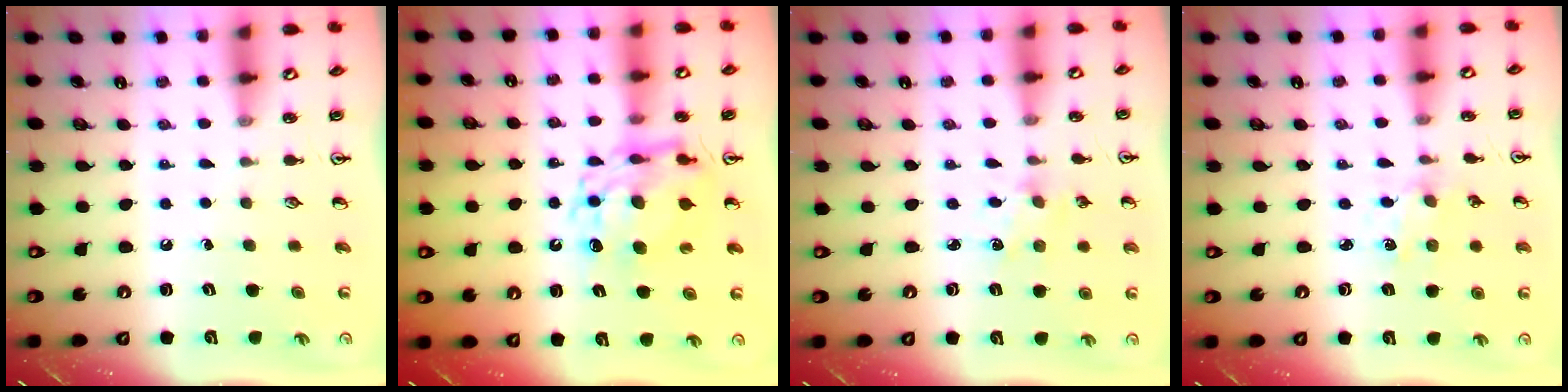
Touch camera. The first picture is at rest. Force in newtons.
{"total": 11.7, "press": 11.6, "slide": 1.2}
{"total": 1.8, "press": 1.7, "slide": 0.3}
{"total": 0.0}